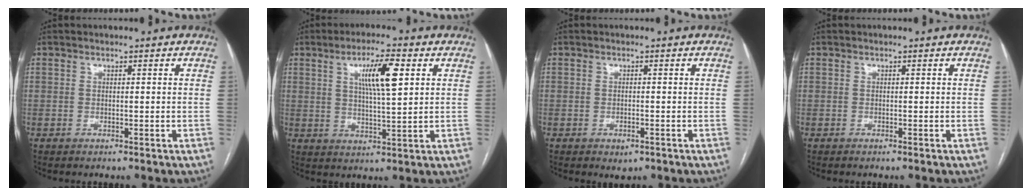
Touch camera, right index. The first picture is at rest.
{"total": 8.2, "force": [2.9, 1.1, 7.6], "torque": [-0.134, 0.005, 0.051]}
{"total": 1.8, "force": [-0.9, 0.9, 1.2], "torque": [-0.015, 0.000, -0.005]}
{"total": 0.0}